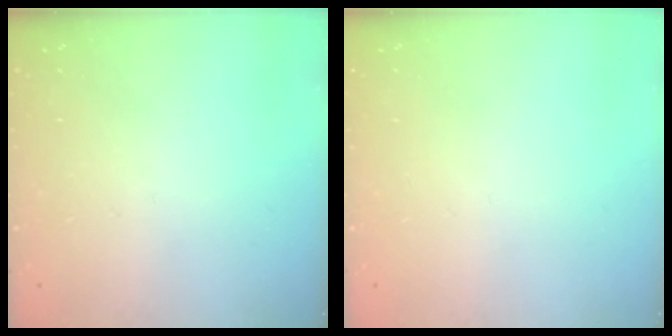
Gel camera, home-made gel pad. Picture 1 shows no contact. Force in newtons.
{"total": 0.0}